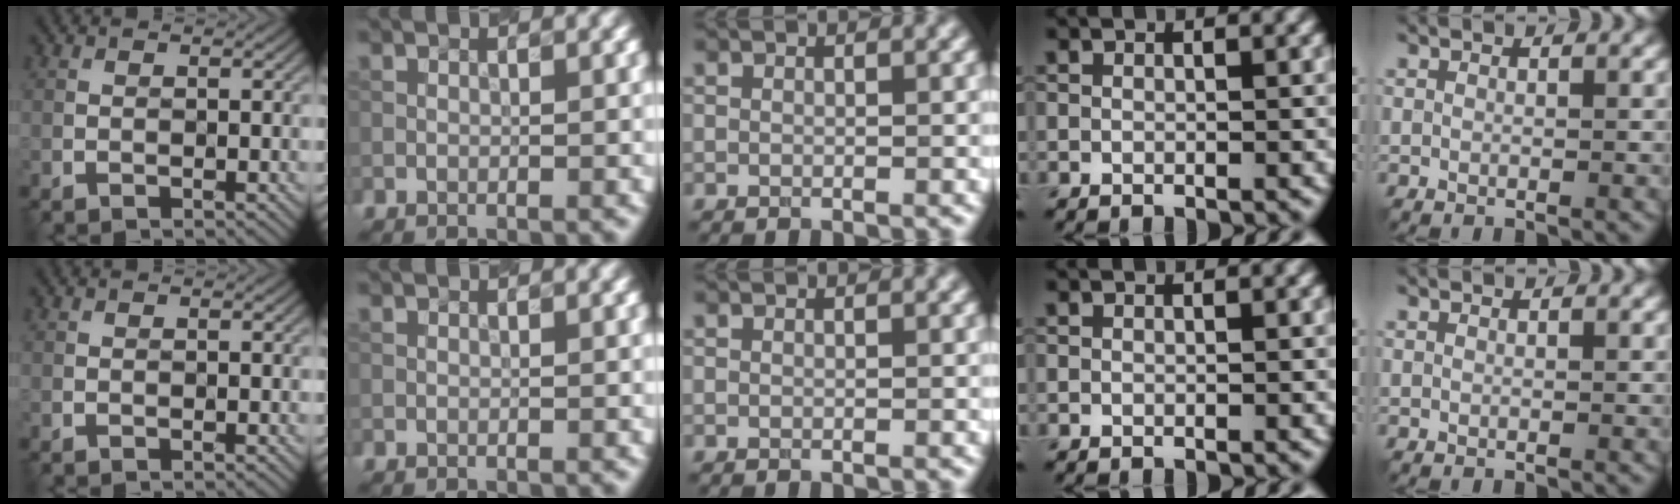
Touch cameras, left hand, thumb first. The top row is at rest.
{}